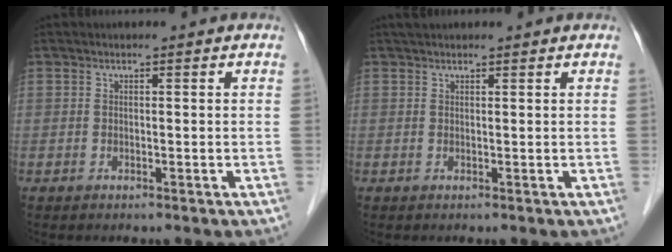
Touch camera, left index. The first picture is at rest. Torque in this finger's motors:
{"motor_torque": [0.11, -0.05, 0.09, 0.03]}